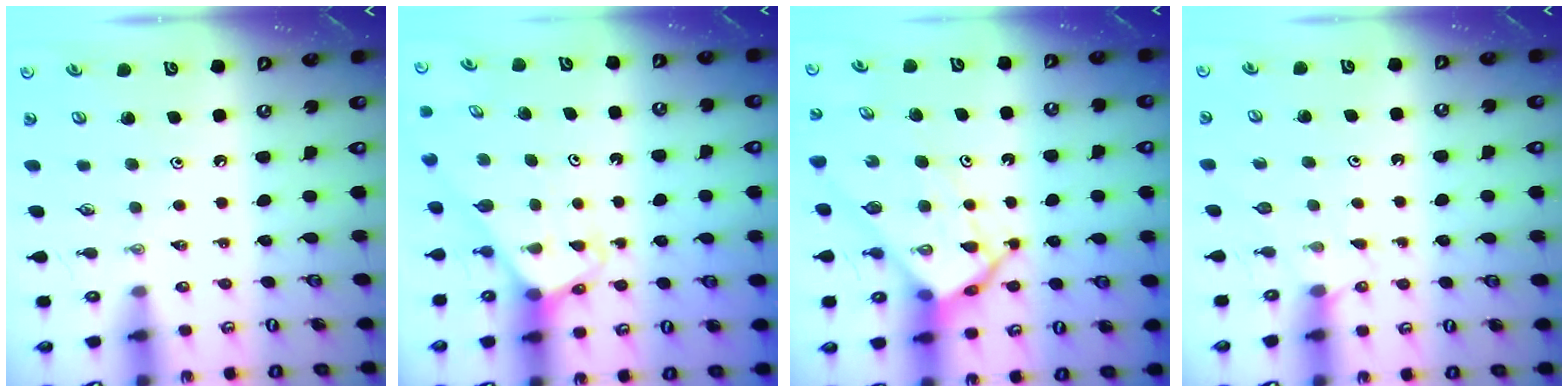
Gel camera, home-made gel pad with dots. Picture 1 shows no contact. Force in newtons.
{"total": 3.2, "press": 3.2, "slide": 0.2}
{"total": 9.5, "press": 9.4, "slide": 0.7}
{"total": 3.0, "press": 2.9, "slide": 0.4}